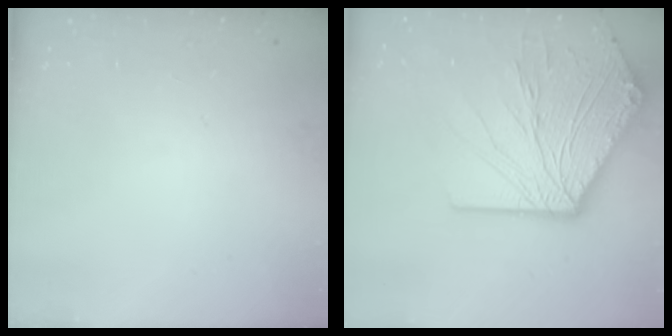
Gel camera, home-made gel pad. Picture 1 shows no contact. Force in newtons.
{"total": 22.4, "press": 22.3, "slide": 2.8}